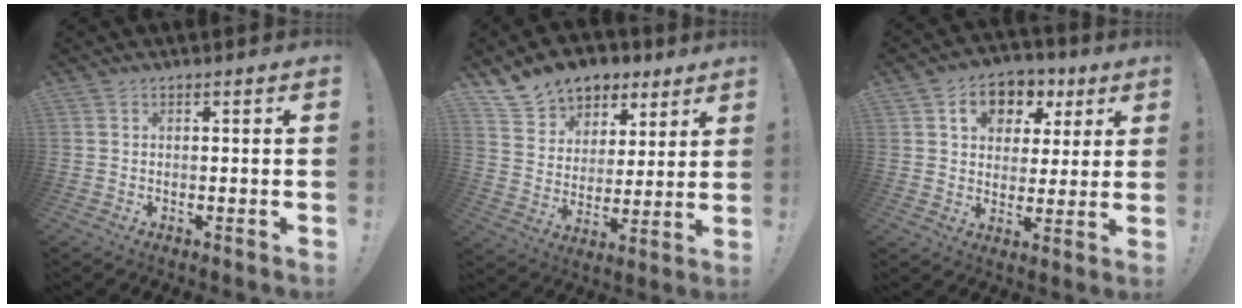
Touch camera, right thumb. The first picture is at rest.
{"total": 12.0, "force": [8.4, 8.0, 2.7], "torque": [-0.042, -0.064, 0.160]}
{"total": 10.3, "force": [4.3, 8.2, 4.4], "torque": [-0.063, -0.014, 0.082]}